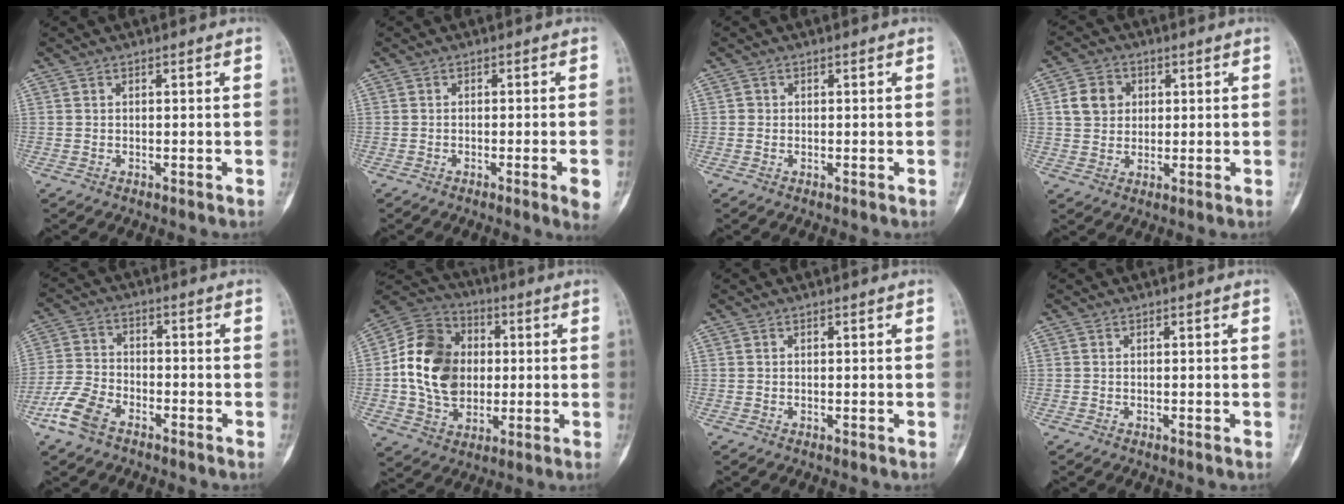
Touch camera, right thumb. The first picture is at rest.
{"total": 8.4, "force": [-4.2, -0.3, 7.3], "torque": [-0.100, 0.017, -0.059]}
{"total": 0.7, "force": [-0.1, 0.7, 0.1], "torque": [0.002, 0.004, -0.003]}
{"total": 6.6, "force": [1.6, 5.6, 3.0], "torque": [-0.032, 0.000, 0.027]}
{"total": 8.3, "force": [-5.2, 4.4, 4.7], "torque": [-0.106, 0.016, -0.111]}
{"total": 17.2, "force": [0.6, 13.5, 10.7], "torque": [-0.161, 0.018, 0.010]}
{"total": 0.0}
{"total": 0.0}